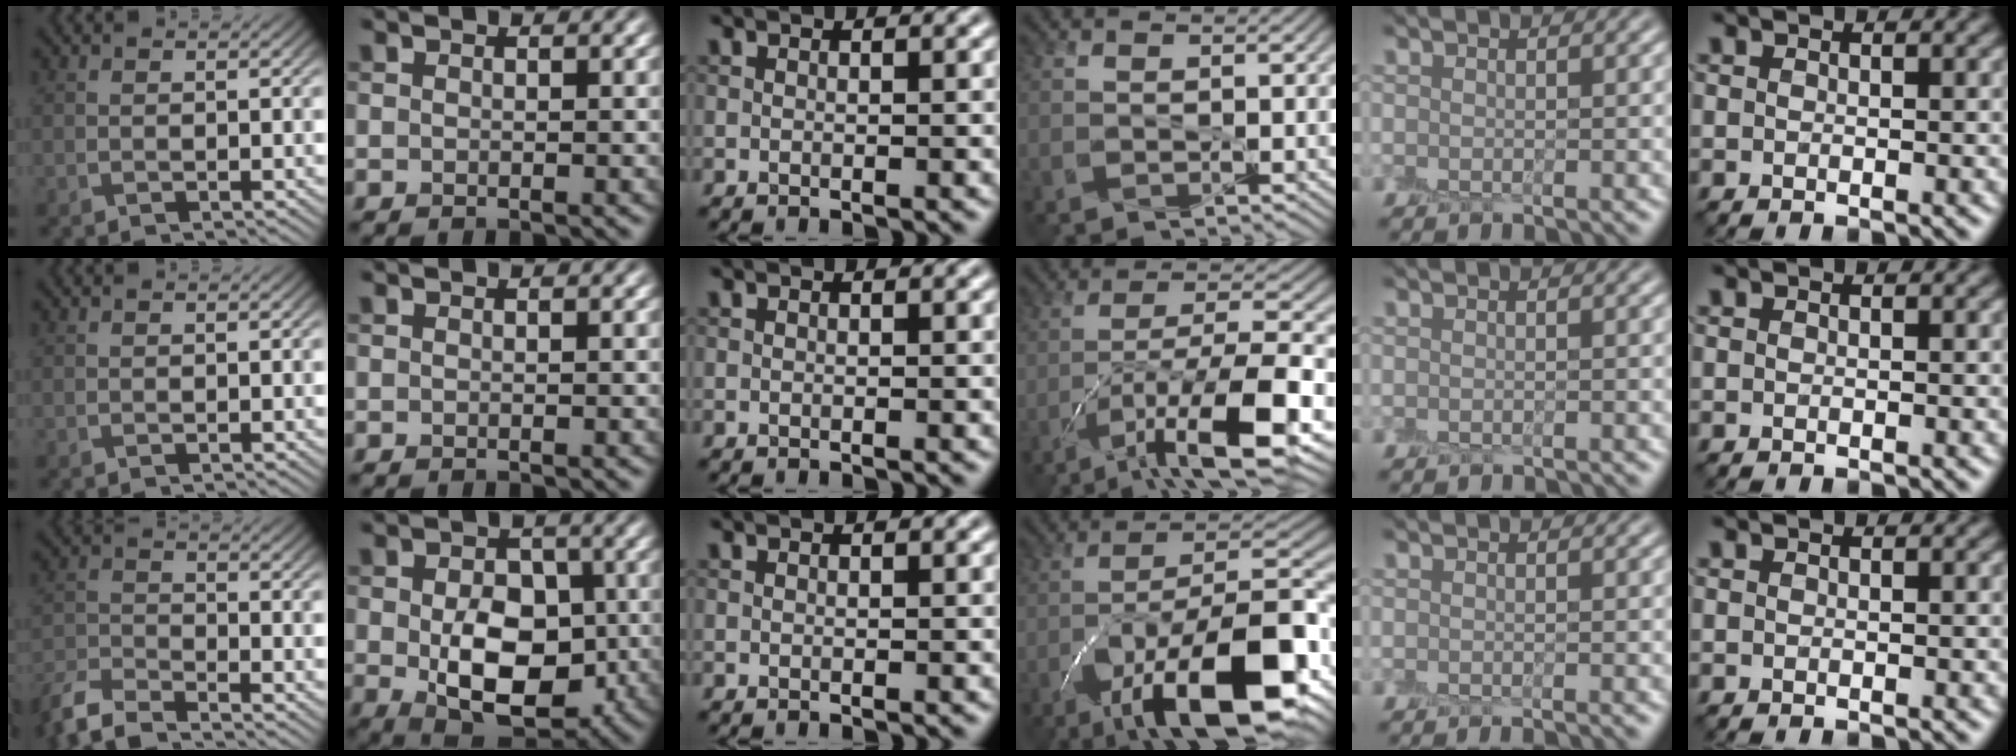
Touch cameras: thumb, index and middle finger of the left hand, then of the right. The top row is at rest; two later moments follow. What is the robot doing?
{"motion": "peel", "object": "postage stamp"}